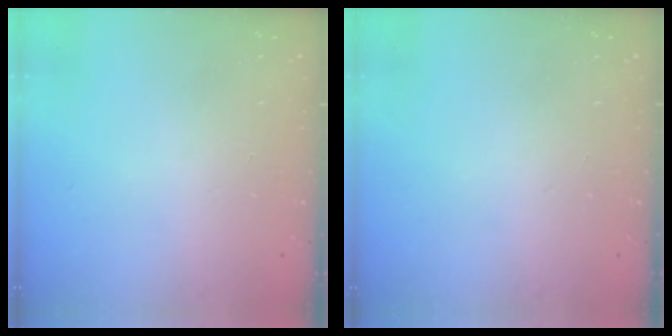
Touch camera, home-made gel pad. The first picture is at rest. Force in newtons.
{"total": 0.0}